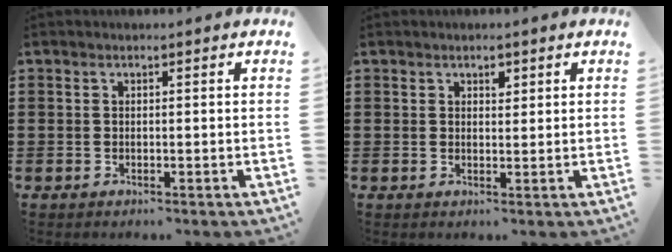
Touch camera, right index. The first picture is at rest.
{"total": 1.4, "force": [1.0, 0.8, 0.8], "torque": [-0.009, 0.001, 0.015]}